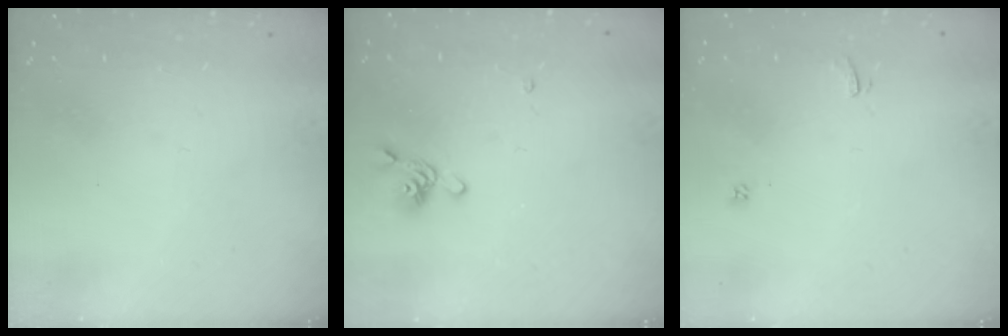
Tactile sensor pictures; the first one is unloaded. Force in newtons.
{"total": 5.5, "press": 5.4, "slide": 0.9}
{"total": 1.1, "press": 1.0, "slide": 0.4}